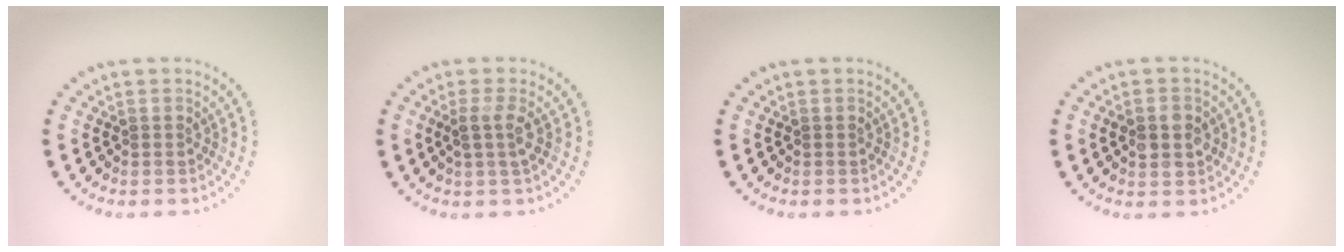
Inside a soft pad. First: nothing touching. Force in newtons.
{"total": 1.8, "press": 1.4, "slide": 1.2}
{"total": 0.0}
{"total": 2.7, "press": 2.7, "slide": 0.1}